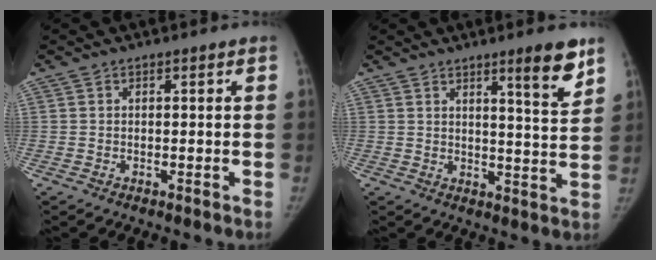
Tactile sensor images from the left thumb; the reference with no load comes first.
{"total": 8.1, "force": [5.2, 0.7, 6.1], "torque": [-0.075, -0.039, 0.073]}